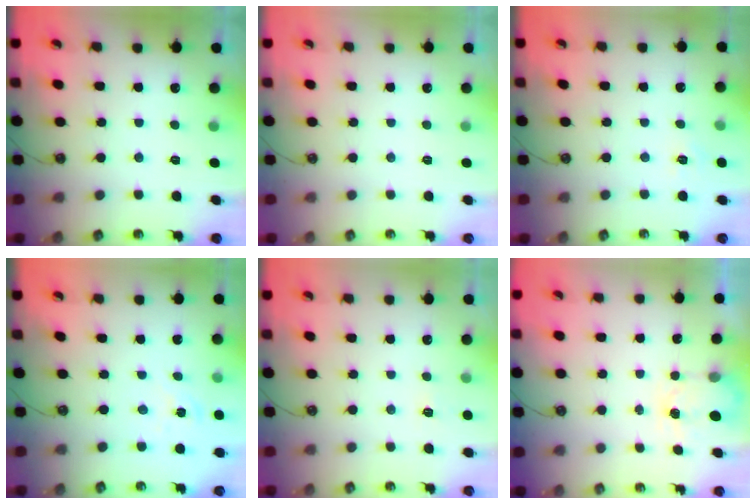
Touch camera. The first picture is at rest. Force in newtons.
{"total": 0.0}
{"total": 2.8, "press": 2.8, "slide": 0.4}
{"total": 1.3, "press": 1.3, "slide": 0.2}
{"total": 2.3, "press": 2.3, "slide": 0.3}
{"total": 3.3, "press": 3.3, "slide": 0.4}